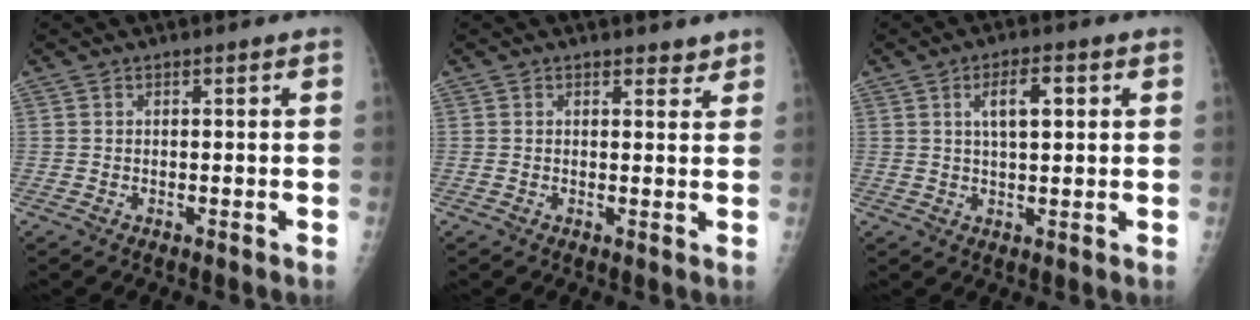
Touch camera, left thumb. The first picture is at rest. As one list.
[{"total": 2.0, "force": [1.8, 0.8, 0.5], "torque": [0.011, -0.009, 0.020]}, {"total": 5.6, "force": [2.0, 2.0, 4.8], "torque": [-0.072, 0.000, 0.035]}]